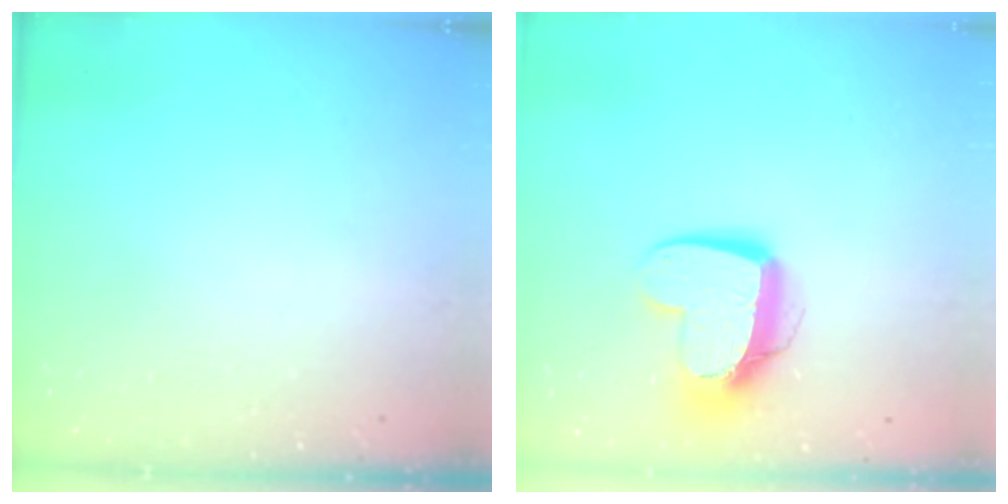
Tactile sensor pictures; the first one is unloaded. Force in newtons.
{"total": 12.1, "press": 12.0, "slide": 1.2}